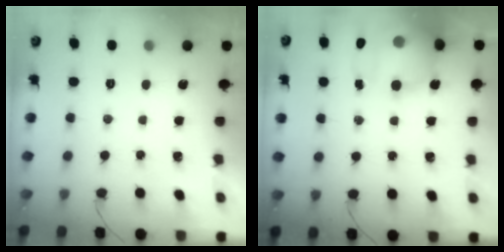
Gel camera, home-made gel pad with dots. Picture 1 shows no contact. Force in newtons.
{"total": 16.4, "press": 15.9, "slide": 4.1}